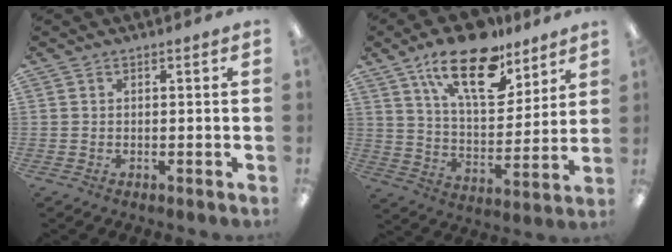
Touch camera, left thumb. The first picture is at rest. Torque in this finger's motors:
{"motor_torque": [0.42, 0.67, 1.52, -1.25, 0.38]}